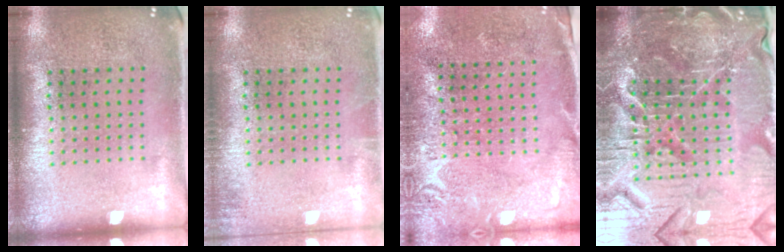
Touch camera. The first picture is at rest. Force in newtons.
{"total": 0.9, "press": 0.9, "slide": 0.2}
{"total": 2.7, "press": 2.6, "slide": 0.9}
{"total": 6.9, "press": 6.2, "slide": 3.0}